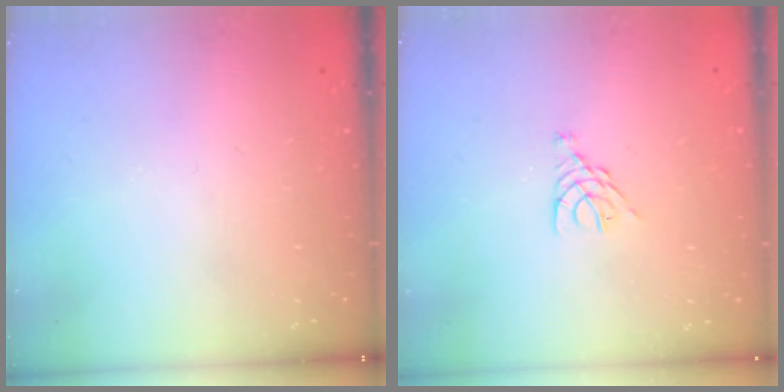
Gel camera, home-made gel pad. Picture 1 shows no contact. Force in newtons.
{"total": 6.6, "press": 6.5, "slide": 0.7}